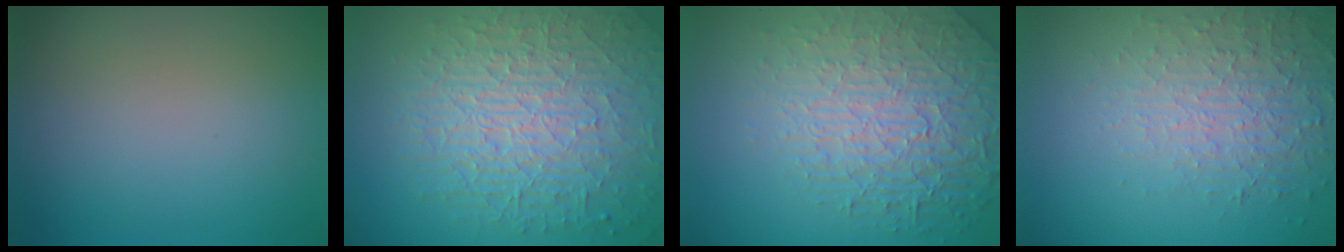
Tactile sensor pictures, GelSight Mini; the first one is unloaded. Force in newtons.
{"total": 10.2, "press": 6.8, "slide": 7.6}
{"total": 7.0, "press": 5.6, "slide": 4.2}
{"total": 5.1, "press": 3.4, "slide": 3.7}